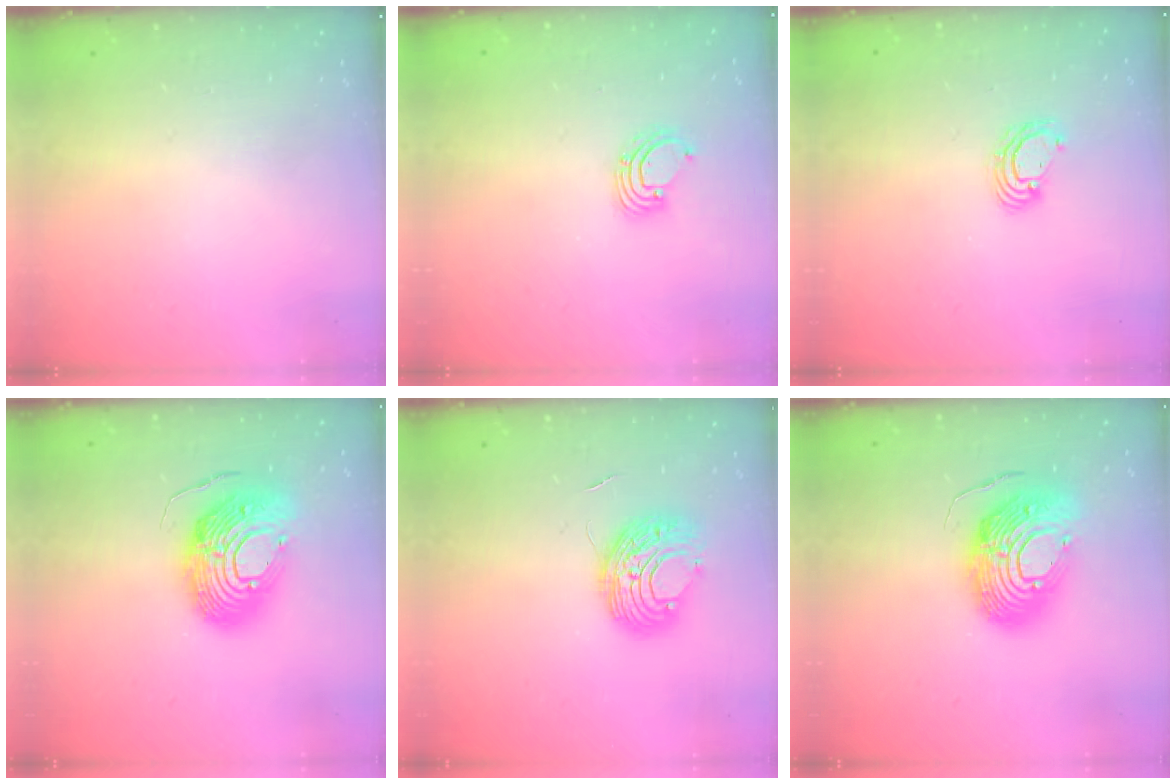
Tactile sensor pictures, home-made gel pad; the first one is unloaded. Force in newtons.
{"total": 2.2, "press": 2.2, "slide": 0.2}
{"total": 4.3, "press": 4.3, "slide": 0.1}
{"total": 16.9, "press": 16.8, "slide": 1.6}
{"total": 8.8, "press": 8.8, "slide": 0.6}
{"total": 16.9, "press": 16.8, "slide": 1.6}